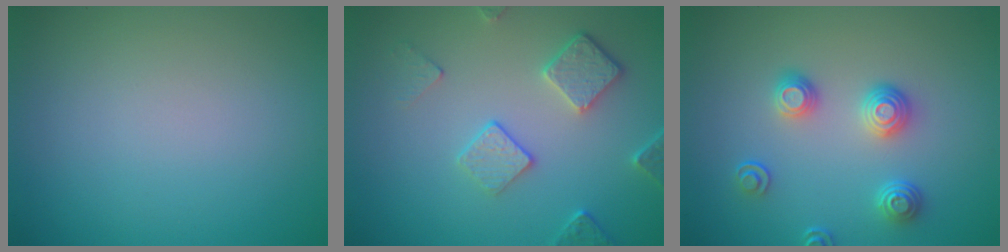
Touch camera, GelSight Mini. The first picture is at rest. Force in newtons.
{"total": 3.7, "press": 3.1, "slide": 1.9}
{"total": 3.2, "press": 2.8, "slide": 1.5}